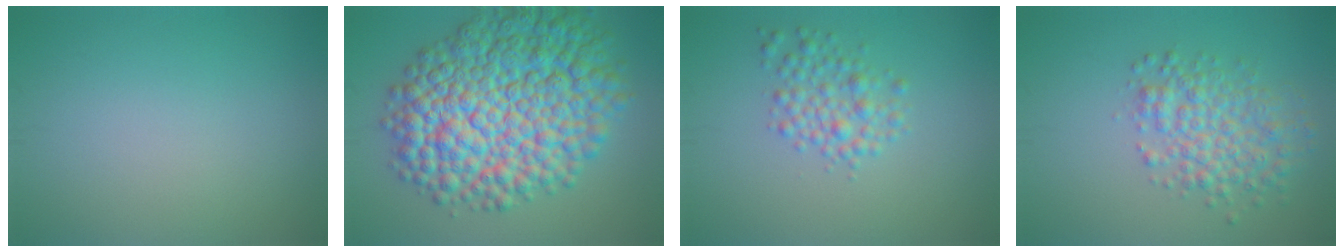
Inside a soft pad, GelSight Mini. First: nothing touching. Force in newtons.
{"total": 14.2, "press": 14.2, "slide": 0.2}
{"total": 2.8, "press": 2.8, "slide": 0.1}
{"total": 4.6, "press": 4.6, "slide": 0.1}